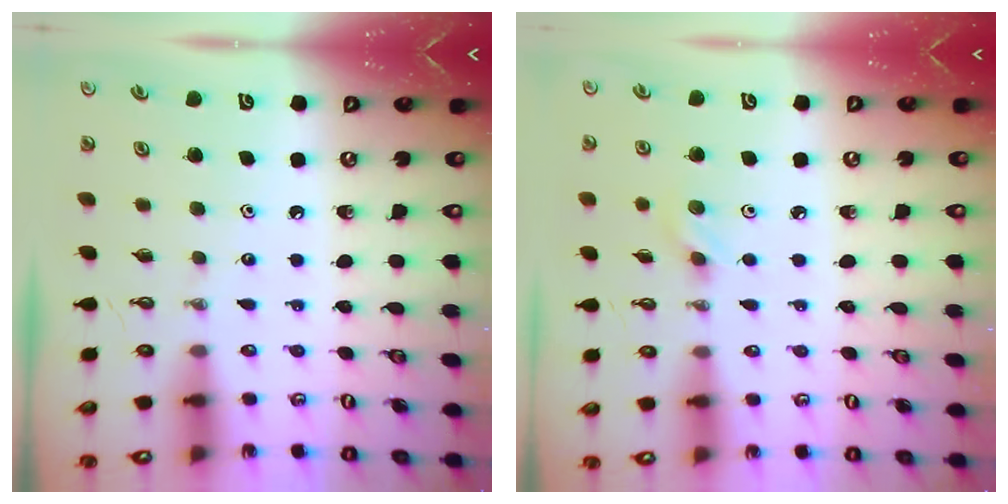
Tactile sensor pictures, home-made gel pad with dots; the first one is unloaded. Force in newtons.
{"total": 5.6, "press": 5.3, "slide": 1.9}